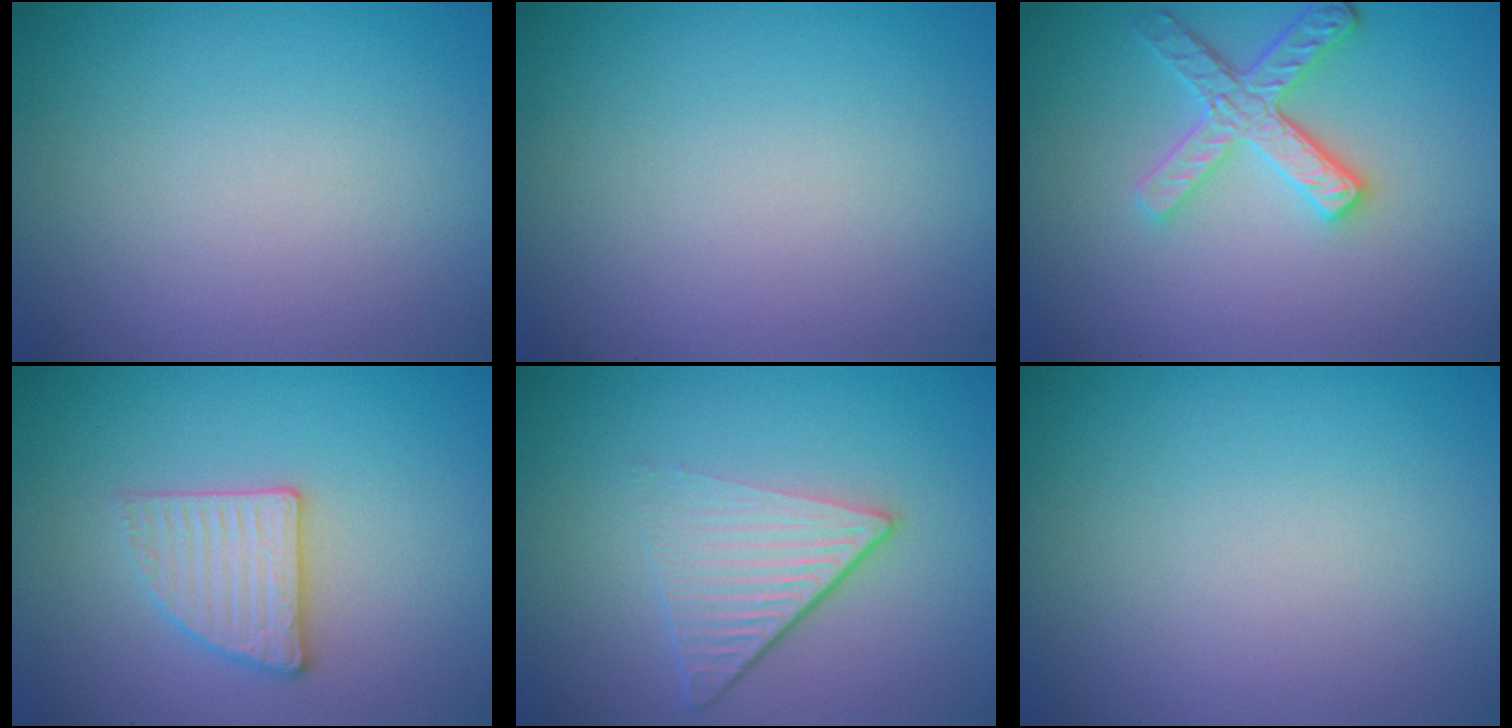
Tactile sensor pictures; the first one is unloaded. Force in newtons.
{"total": 0.0}
{"total": 3.9, "press": 3.2, "slide": 2.2}
{"total": 2.8, "press": 2.7, "slide": 0.9}
{"total": 4.7, "press": 3.0, "slide": 3.6}
{"total": 0.0}